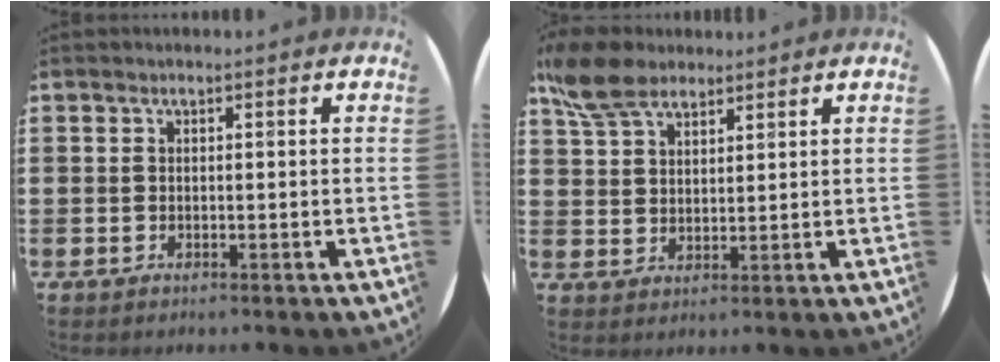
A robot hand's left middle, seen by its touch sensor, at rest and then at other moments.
{"total": 7.3, "force": [5.8, 3.3, 3.1], "torque": [-0.071, -0.005, 0.108]}